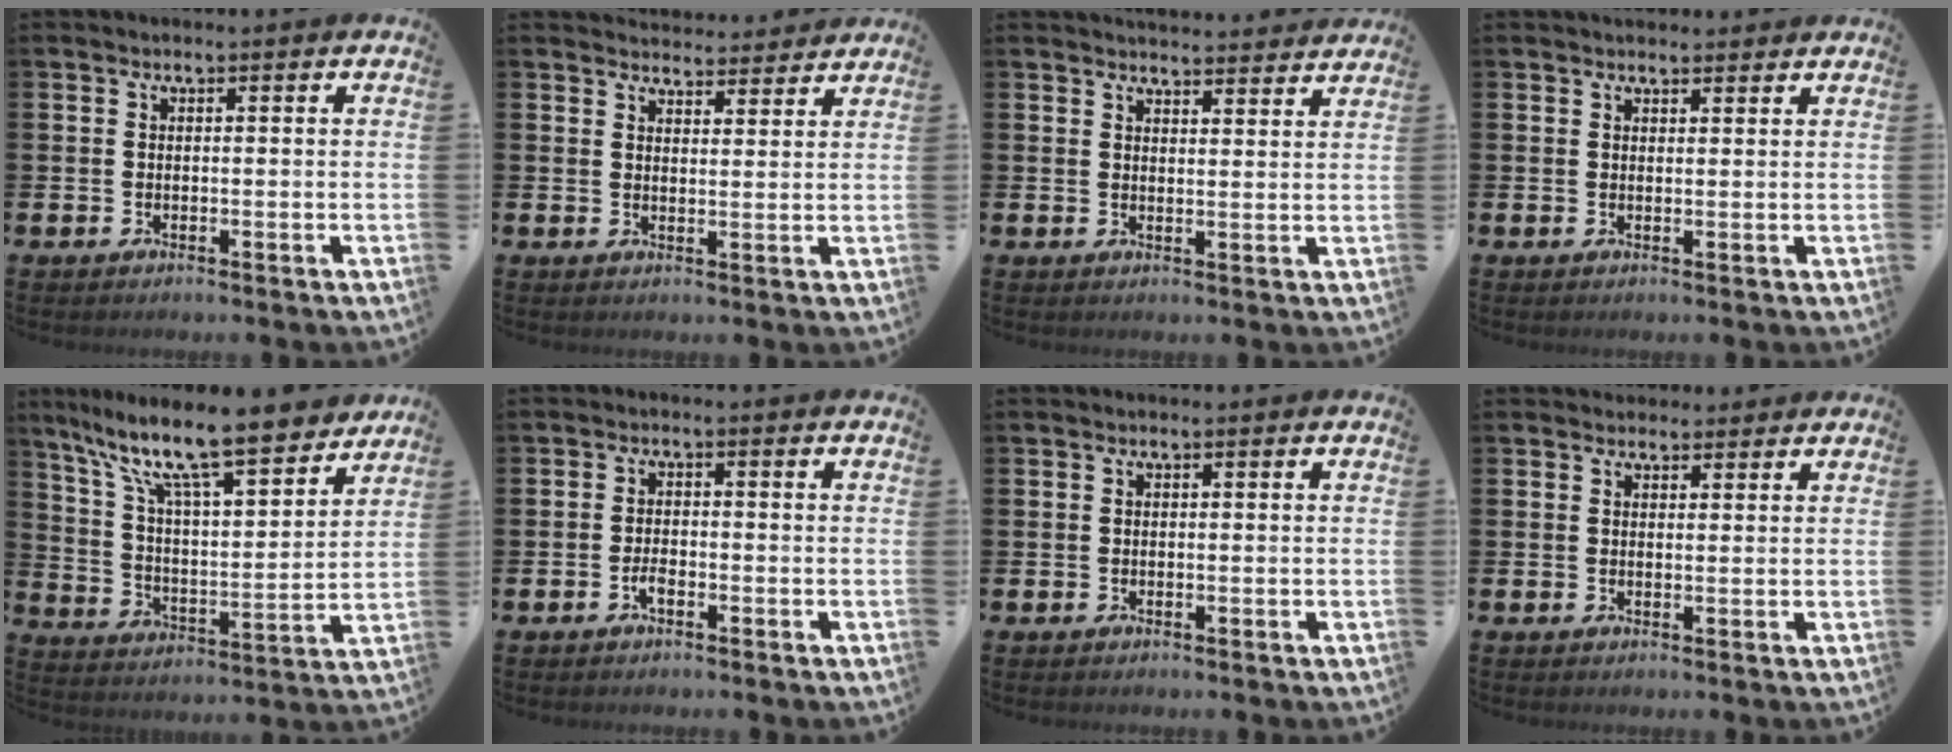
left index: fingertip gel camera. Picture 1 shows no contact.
{"total": 3.7, "force": [3.7, 0.7, -0.1], "torque": [0.003, -0.024, 0.066]}
{"total": 3.7, "force": [3.7, 0.1, -0.1], "torque": [0.004, -0.028, 0.066]}
{"total": 1.9, "force": [1.9, 0.5, -0.1], "torque": [0.011, -0.006, 0.032]}
{"total": 12.9, "force": [10.8, 2.3, 6.6], "torque": [-0.155, -0.071, 0.182]}
{"total": 1.8, "force": [-1.0, 0.8, 1.4], "torque": [-0.033, 0.004, -0.017]}
{"total": 0.0}
{"total": 2.1, "force": [2.0, 0.7, -0.1], "torque": [0.012, -0.006, 0.035]}